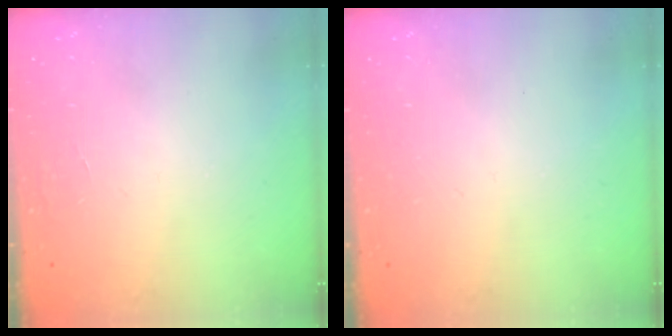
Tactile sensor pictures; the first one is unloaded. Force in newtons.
{"total": 0.0}